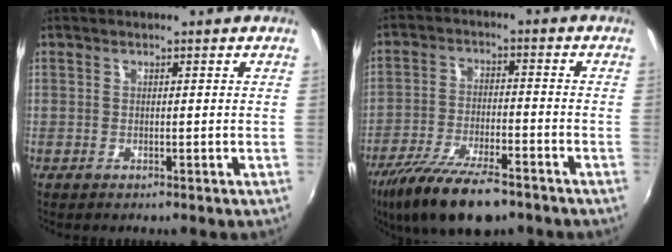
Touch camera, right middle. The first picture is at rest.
{"total": 15.0, "force": [-10.9, 4.6, 9.2], "torque": [-0.196, -0.033, -0.191]}